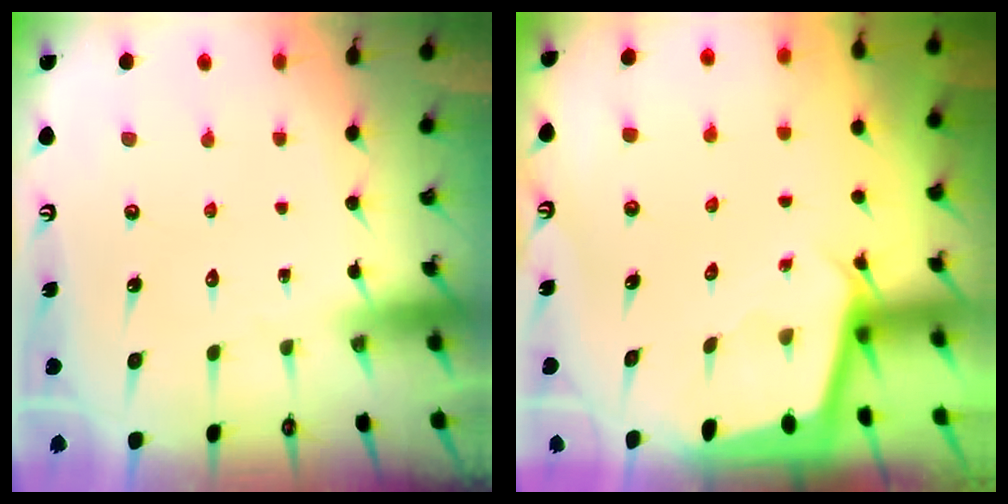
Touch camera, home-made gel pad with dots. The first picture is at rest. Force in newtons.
{"total": 2.1, "press": 2.1, "slide": 0.1}